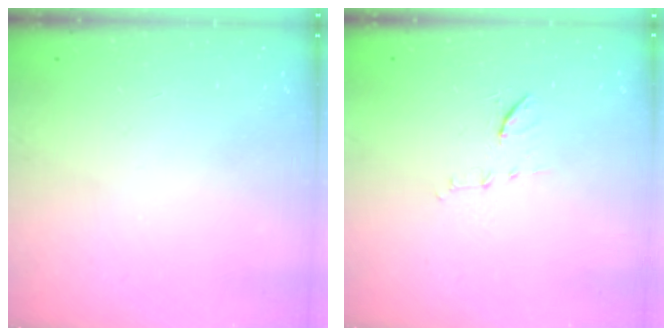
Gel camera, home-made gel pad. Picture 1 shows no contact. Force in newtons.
{"total": 6.1, "press": 5.9, "slide": 1.5}